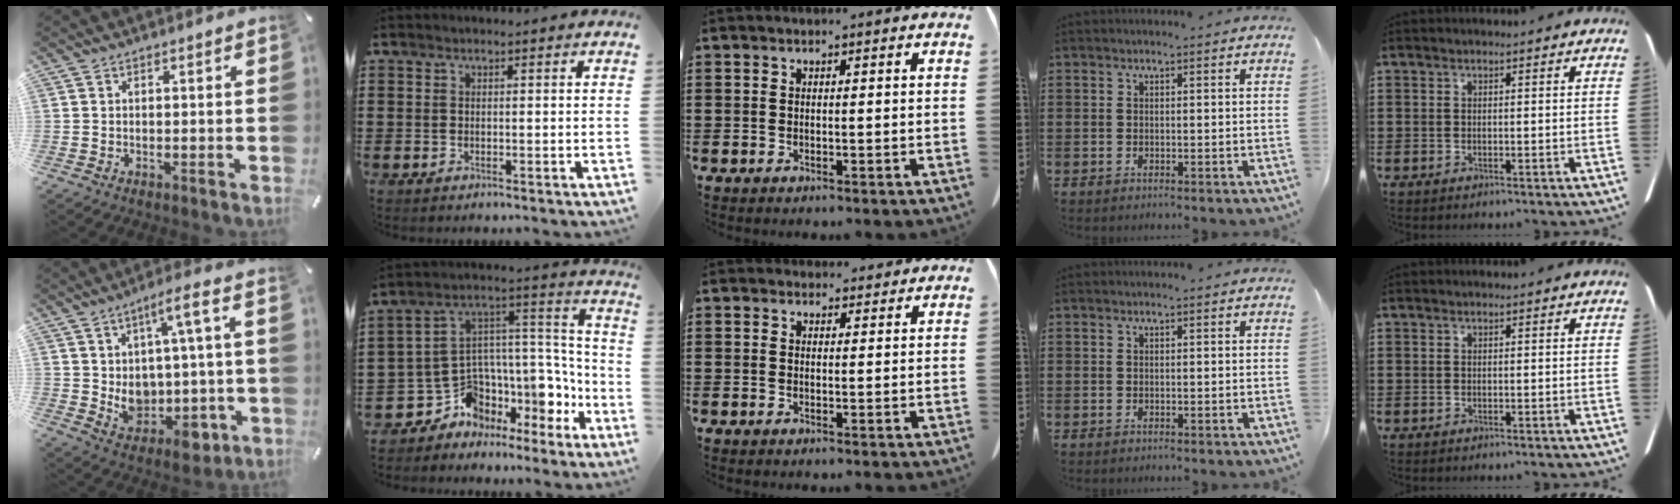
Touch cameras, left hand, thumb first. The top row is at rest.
{"thumb": {"total": 11.3, "force": [1.8, 6.7, 8.9], "torque": [-0.123, -0.011, 0.038]}, "index": {"total": 7.9, "force": [-5.3, 5.1, 2.9], "torque": [-0.063, -0.018, -0.095]}, "middle": {"total": 2.1, "force": [1.9, 0.9, 0.2], "torque": [-0.001, 0.000, 0.034]}}